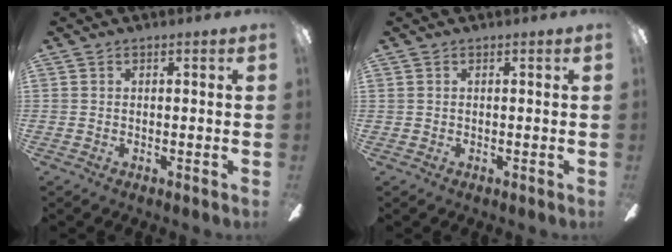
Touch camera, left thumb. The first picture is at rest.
{"total": 0.0}